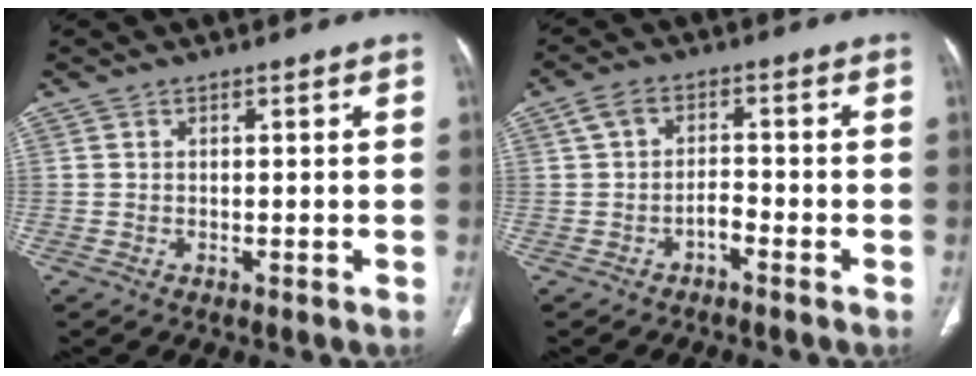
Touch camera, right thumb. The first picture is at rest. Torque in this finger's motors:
{"motor_torque": [0.32, 0.22, 0.16, -0.36, 0.00]}